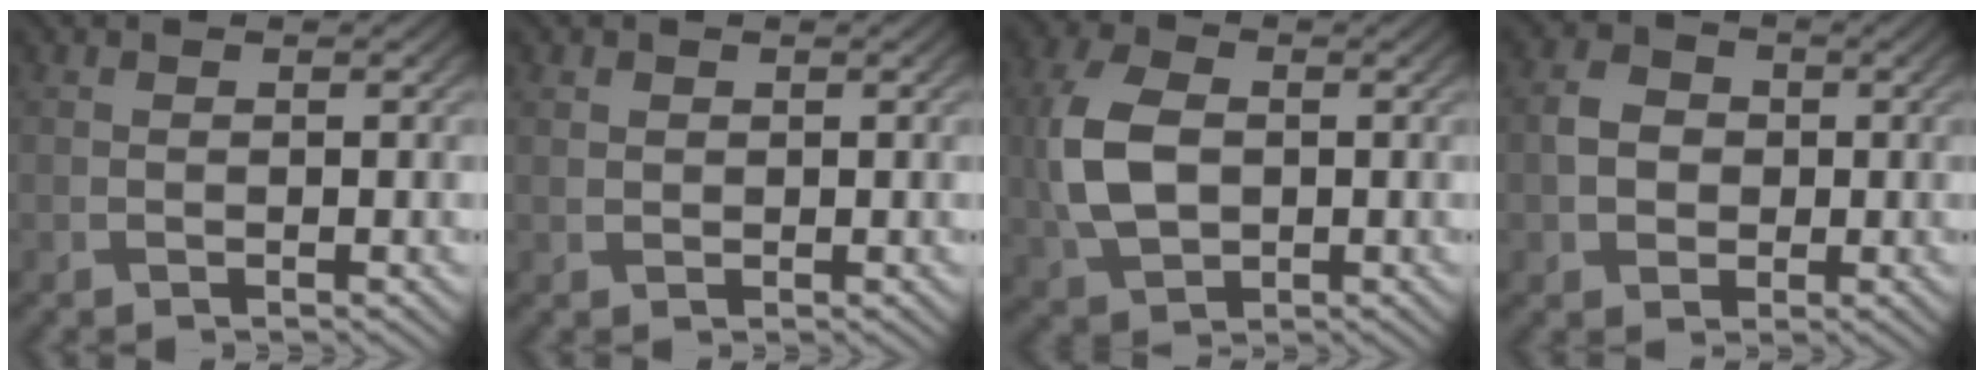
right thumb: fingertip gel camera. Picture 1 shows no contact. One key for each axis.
{"total": 0.9, "fx": 0.4, "fy": 0.7, "fz": 0.3, "tx": -0.008, "ty": -0.003, "tz": 0.010}
{"total": 8.0, "fx": -0.1, "fy": 5.4, "fz": 5.9, "tx": -0.154, "ty": -0.001, "tz": -0.006}
{"total": 3.6, "fx": -0.2, "fy": 3.1, "fz": 1.8, "tx": -0.040, "ty": 0.001, "tz": -0.010}